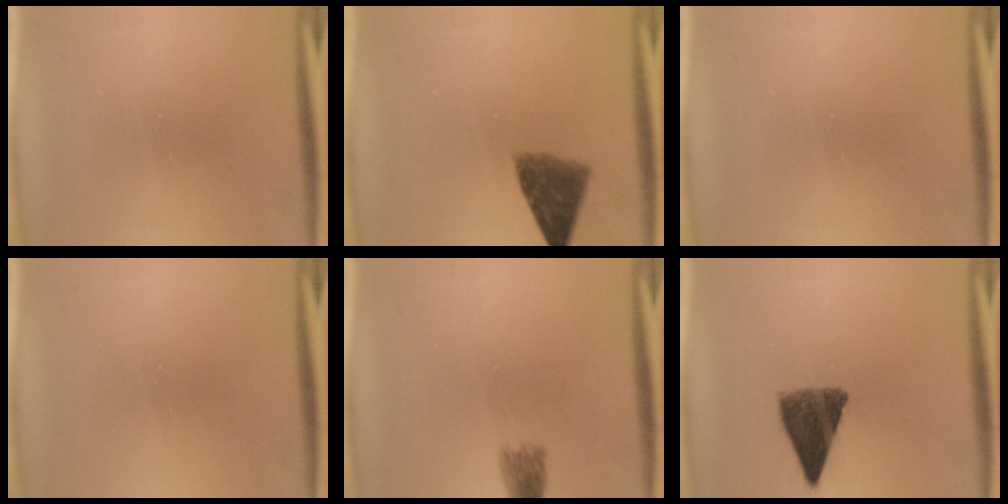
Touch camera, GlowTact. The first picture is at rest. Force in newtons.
{"total": 7.2}
{"total": 0.0}
{"total": 0.0}
{"total": 2.0}
{"total": 8.4}